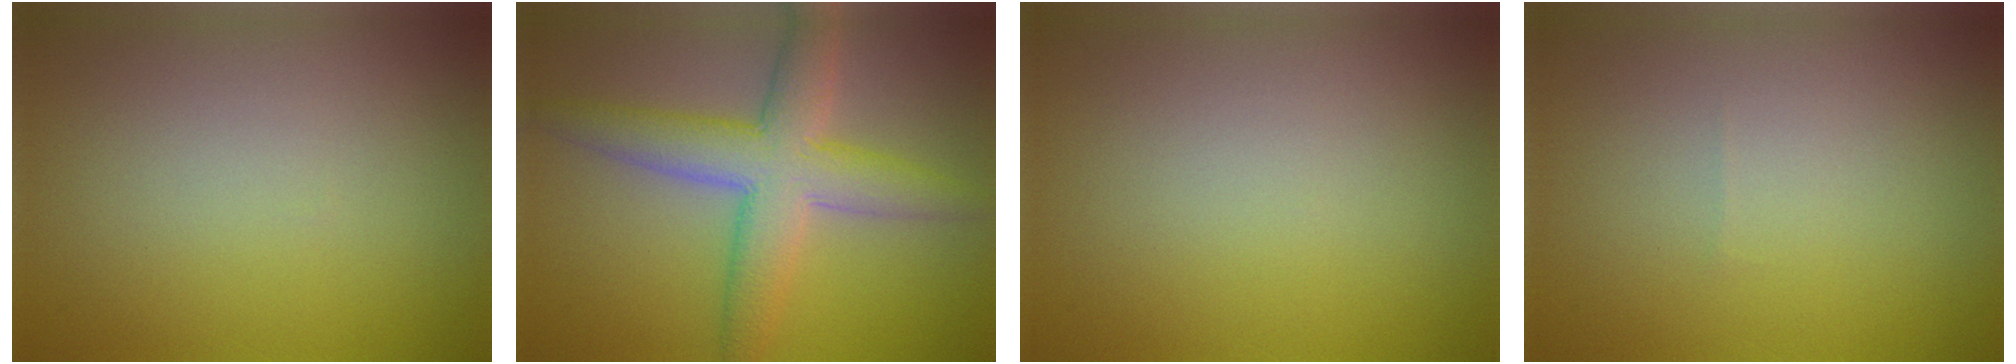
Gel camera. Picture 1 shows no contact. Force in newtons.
{"total": 6.5, "press": 6.5, "slide": 0.4}
{"total": 0.0}
{"total": 0.0}